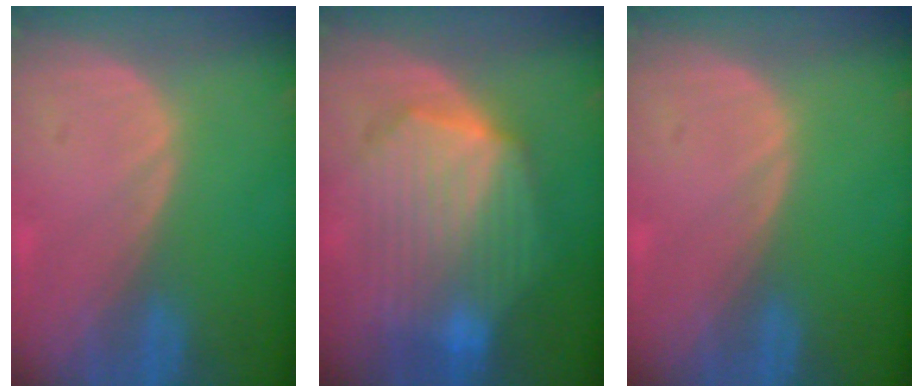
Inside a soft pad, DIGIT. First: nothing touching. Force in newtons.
{"total": 10.7, "press": 10.7, "slide": 0.7}
{"total": 0.0}